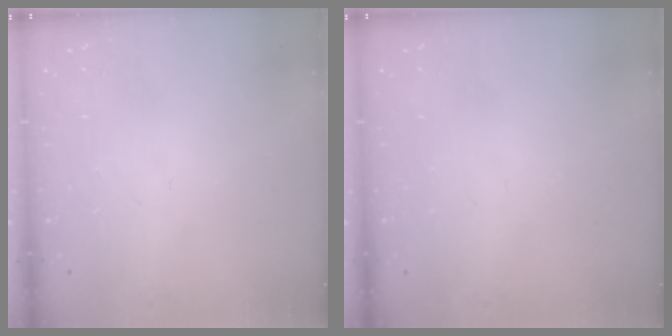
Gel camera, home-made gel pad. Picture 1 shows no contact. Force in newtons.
{"total": 0.0}